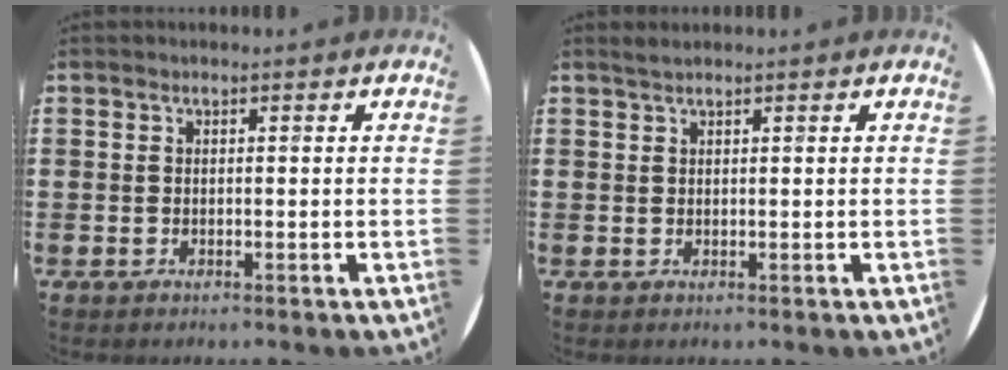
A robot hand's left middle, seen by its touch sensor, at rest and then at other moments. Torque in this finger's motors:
{"motor_torque": [0.27, -0.19, 0.00, -0.01]}